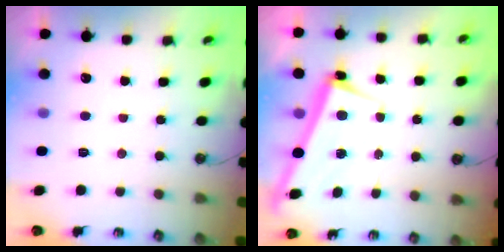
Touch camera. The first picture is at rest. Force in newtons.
{"total": 2.5, "press": 2.5, "slide": 0.6}